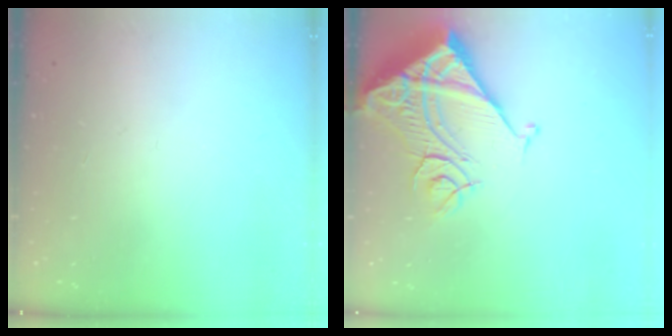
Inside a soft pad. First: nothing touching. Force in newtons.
{"total": 14.6, "press": 14.5, "slide": 2.0}